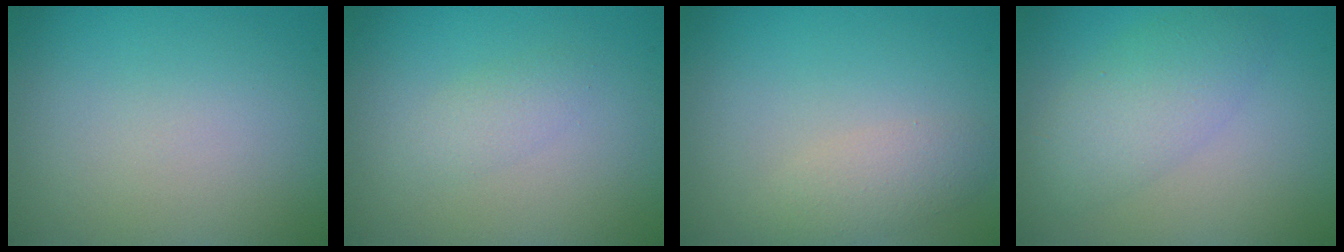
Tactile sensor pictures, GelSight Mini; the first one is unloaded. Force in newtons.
{"total": 1.4, "press": 1.3, "slide": 0.1}
{"total": 2.3, "press": 2.3, "slide": 0.2}
{"total": 4.0, "press": 4.0, "slide": 0.1}